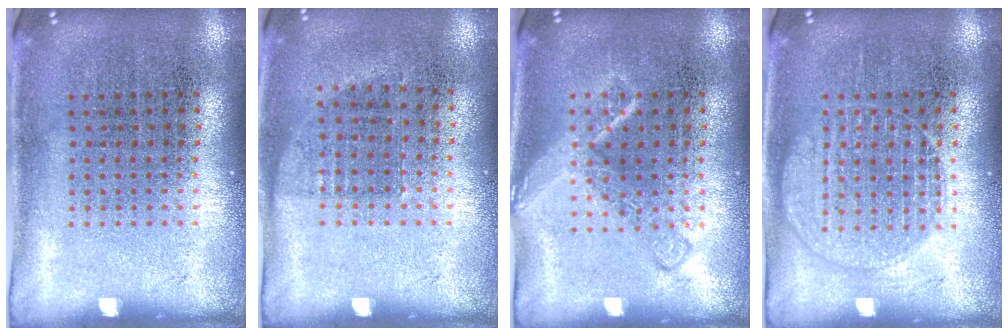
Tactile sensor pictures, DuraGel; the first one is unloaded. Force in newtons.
{"total": 0.7, "press": 0.6, "slide": 0.3}
{"total": 2.2, "press": 2.2, "slide": 0.3}
{"total": 2.4, "press": 2.4, "slide": 0.3}